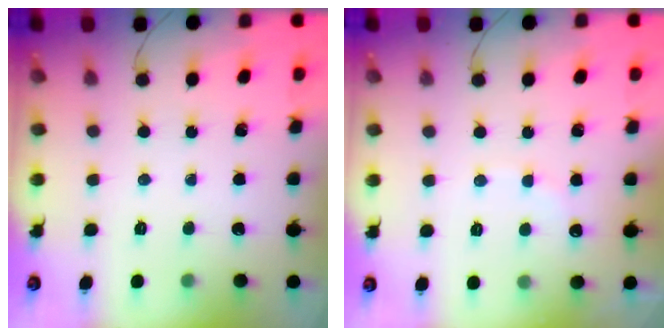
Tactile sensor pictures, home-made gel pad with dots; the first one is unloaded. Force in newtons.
{"total": 5.8, "press": 5.7, "slide": 1.1}